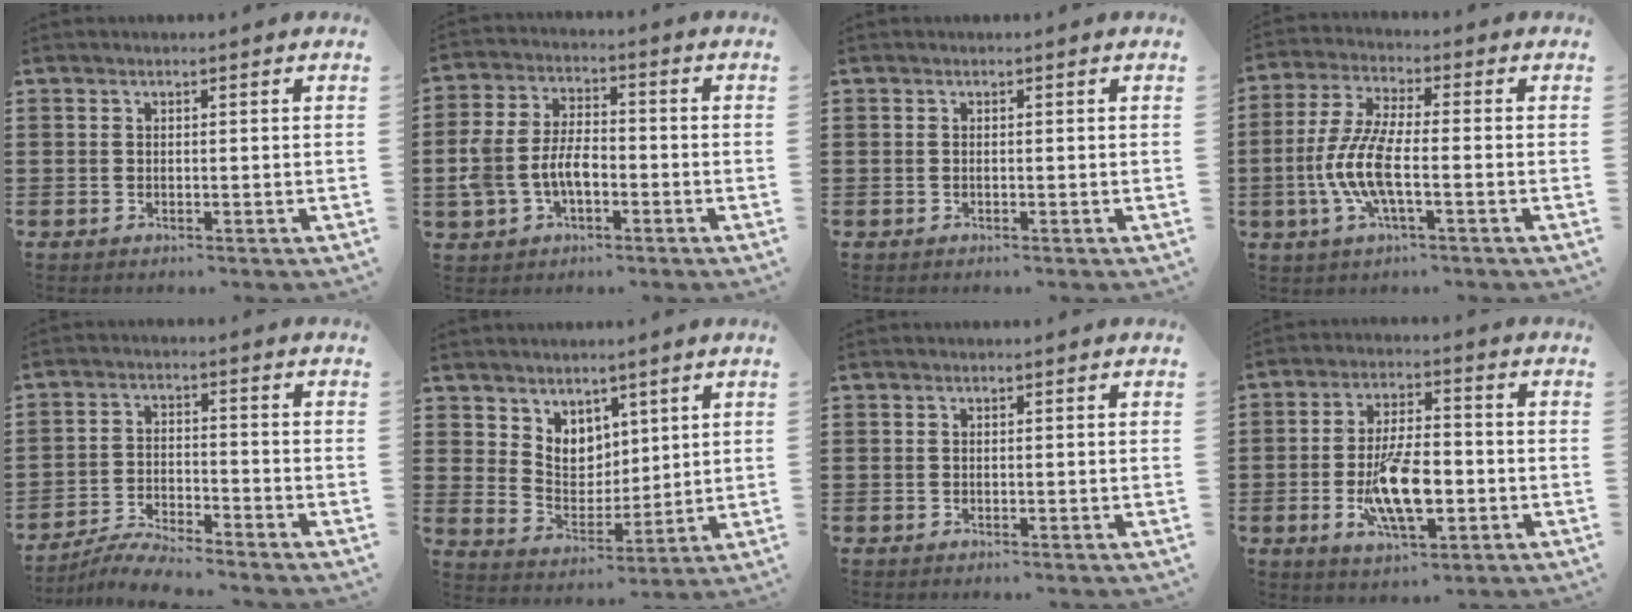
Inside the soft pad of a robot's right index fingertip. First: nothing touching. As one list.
[{"total": 7.0, "force": [-2.0, 4.2, 5.2], "torque": [-0.136, -0.001, -0.047]}, {"total": 0.0}, {"total": 8.6, "force": [-2.3, 2.7, 7.9], "torque": [-0.189, -0.015, -0.053]}, {"total": 4.6, "force": [-4.6, 0.1, 0.9], "torque": [-0.024, 0.001, -0.093]}, {"total": 5.9, "force": [4.3, 4.1, 0.4], "torque": [-0.036, -0.011, 0.083]}, {"total": 0.0}, {"total": 10.7, "force": [-2.9, 4.4, 9.4], "torque": [-0.190, -0.006, -0.048]}]